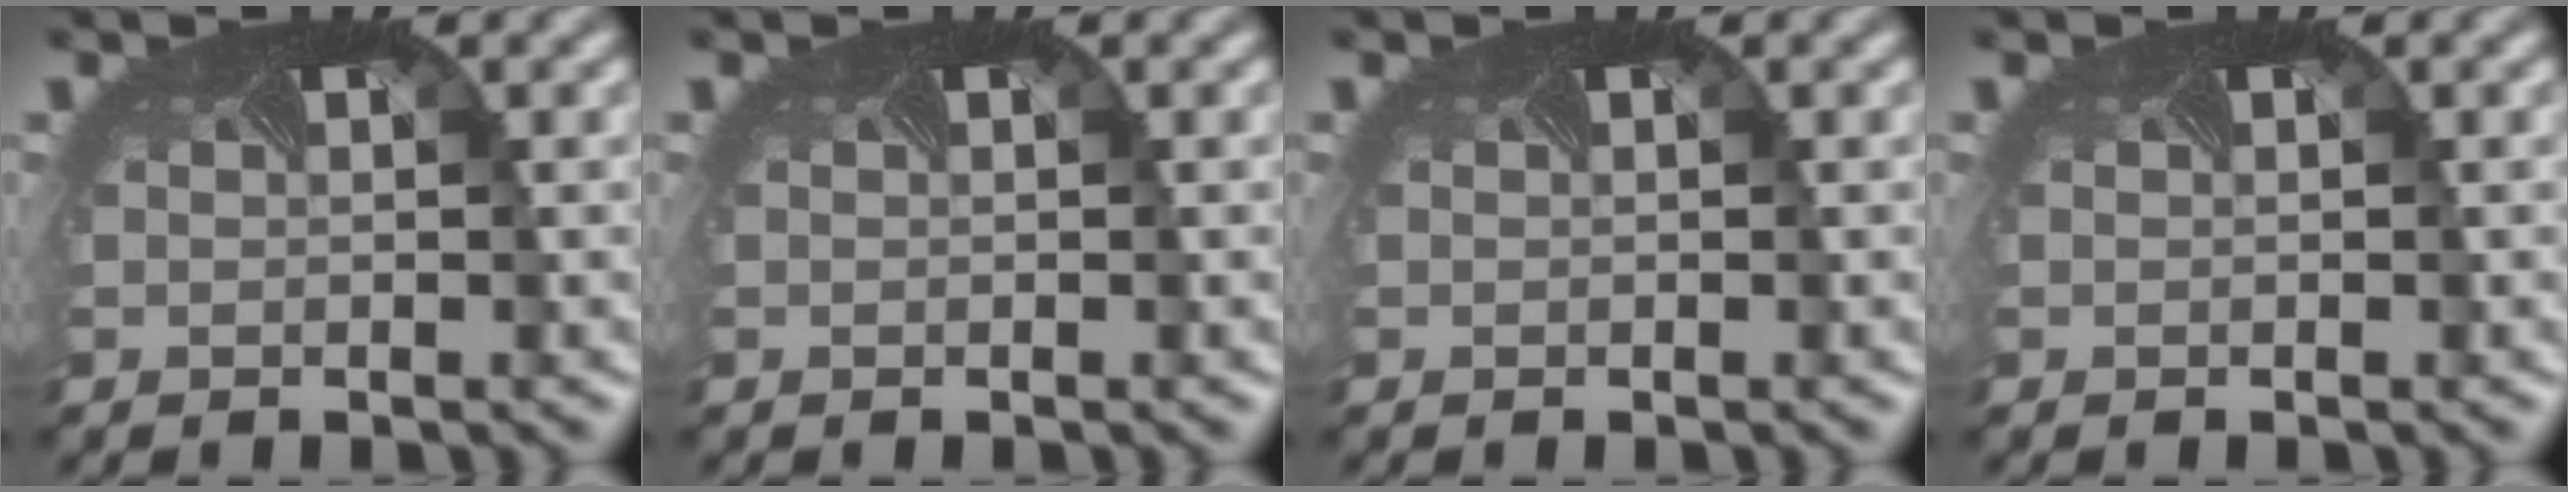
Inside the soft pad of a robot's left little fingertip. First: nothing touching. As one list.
[{"total": 0.0}, {"total": 0.0}, {"total": 0.0}]